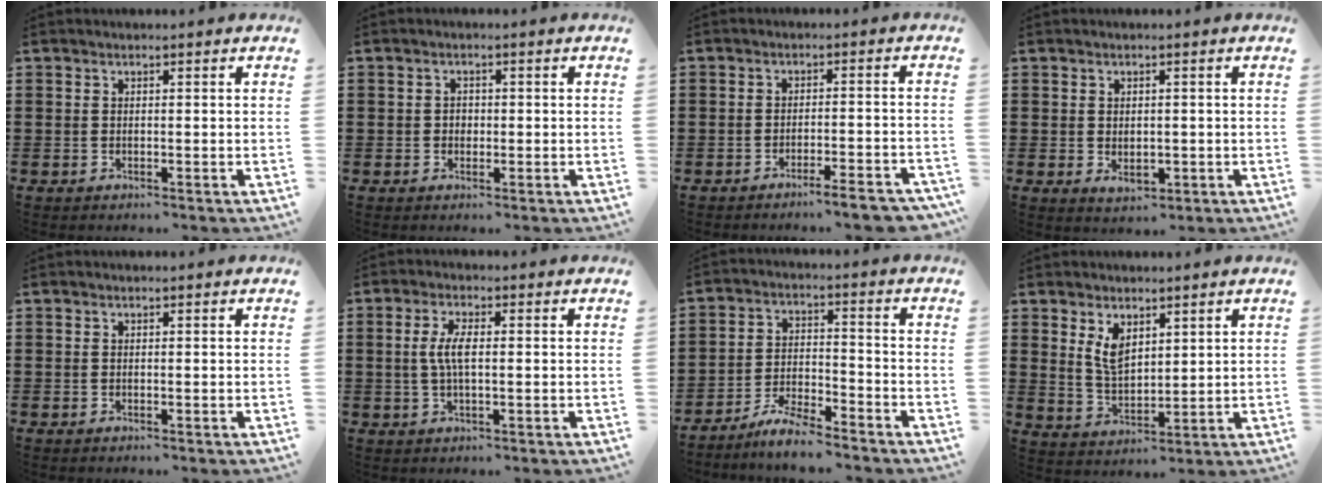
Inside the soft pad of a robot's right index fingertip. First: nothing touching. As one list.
[{"total": 1.2, "force": [-0.1, 1.0, 0.6], "torque": [-0.014, 0.004, -0.003]}, {"total": 4.6, "force": [-3.8, 0.0, 2.5], "torque": [-0.039, -0.010, -0.069]}, {"total": 1.9, "force": [-0.2, 1.3, 1.4], "torque": [-0.019, -0.002, -0.006]}, {"total": 0.0}, {"total": 4.3, "force": [0.1, 1.4, 4.1], "torque": [-0.091, -0.002, -0.005]}, {"total": 5.4, "force": [-5.1, 0.4, 1.7], "torque": [-0.044, 0.003, -0.103]}, {"total": 5.1, "force": [2.7, 2.8, 3.4], "torque": [-0.067, 0.001, 0.047]}]